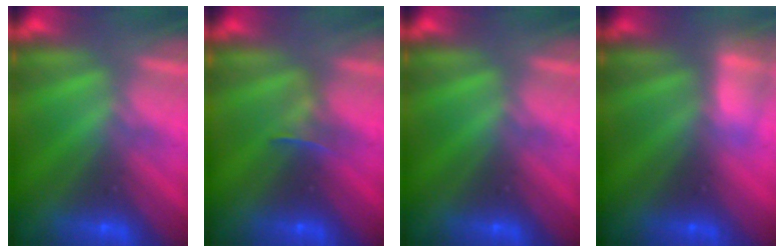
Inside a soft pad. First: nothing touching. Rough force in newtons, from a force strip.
{"total": 2.4}
{"total": 0.0}
{"total": 2.8}